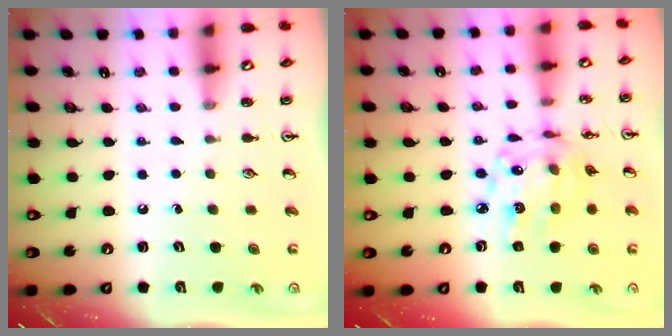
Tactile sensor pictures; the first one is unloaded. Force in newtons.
{"total": 13.8, "press": 13.8, "slide": 1.0}